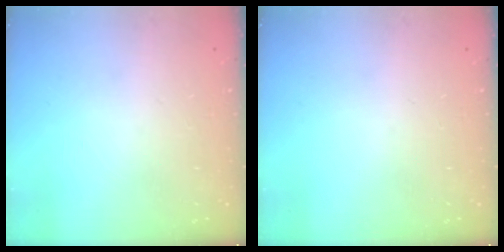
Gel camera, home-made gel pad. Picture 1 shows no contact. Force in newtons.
{"total": 0.0}